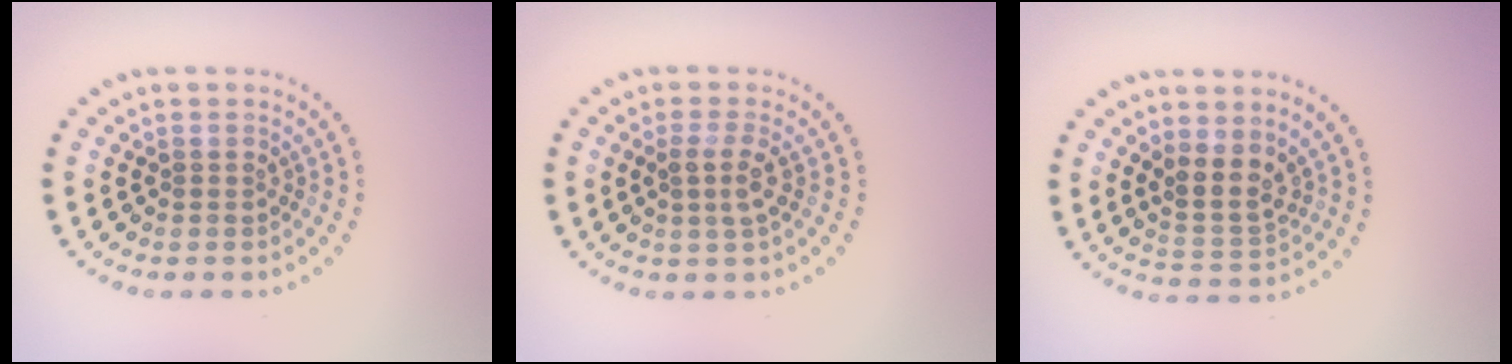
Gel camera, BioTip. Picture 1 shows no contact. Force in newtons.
{"total": 1.9, "press": 1.5, "slide": 1.1}
{"total": 3.0, "press": 2.3, "slide": 1.8}